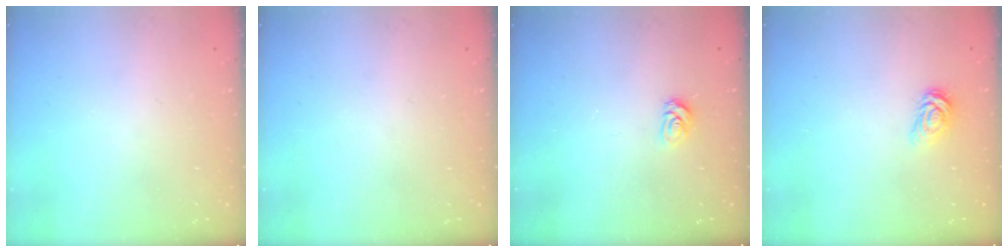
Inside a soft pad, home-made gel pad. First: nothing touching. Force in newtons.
{"total": 0.0}
{"total": 3.2, "press": 3.2, "slide": 0.5}
{"total": 3.9, "press": 3.9, "slide": 0.5}